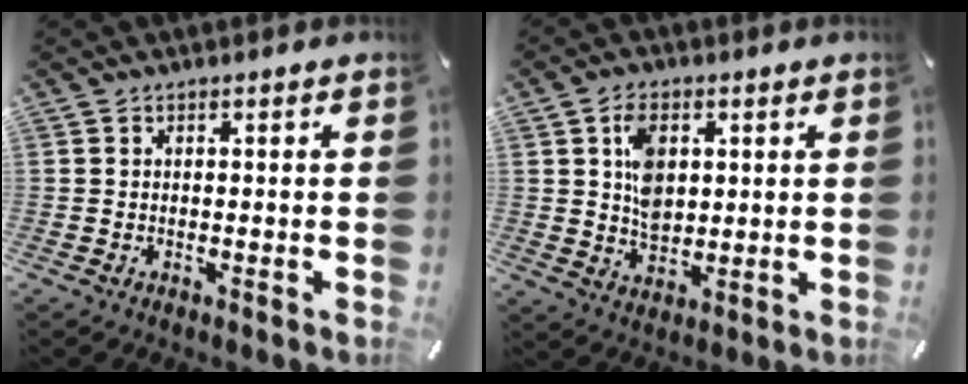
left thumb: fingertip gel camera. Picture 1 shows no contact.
{"total": 7.8, "force": [2.1, 5.5, 5.1], "torque": [-0.086, 0.003, 0.038]}